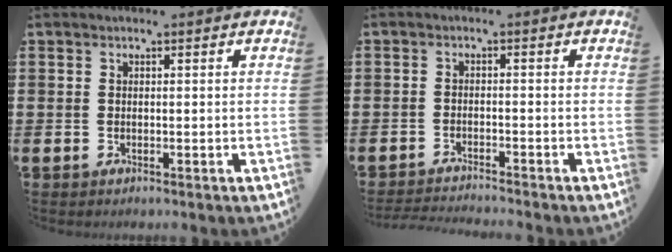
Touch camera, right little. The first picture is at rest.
{"total": 1.7, "force": [-1.7, -0.3, 0.2], "torque": [-0.003, 0.002, -0.035]}